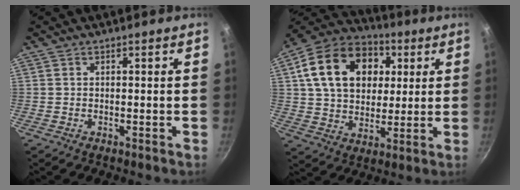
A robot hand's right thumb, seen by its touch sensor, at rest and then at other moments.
{"total": 20.8, "force": [5.6, 15.1, 13.1], "torque": [-0.201, 0.011, 0.089]}